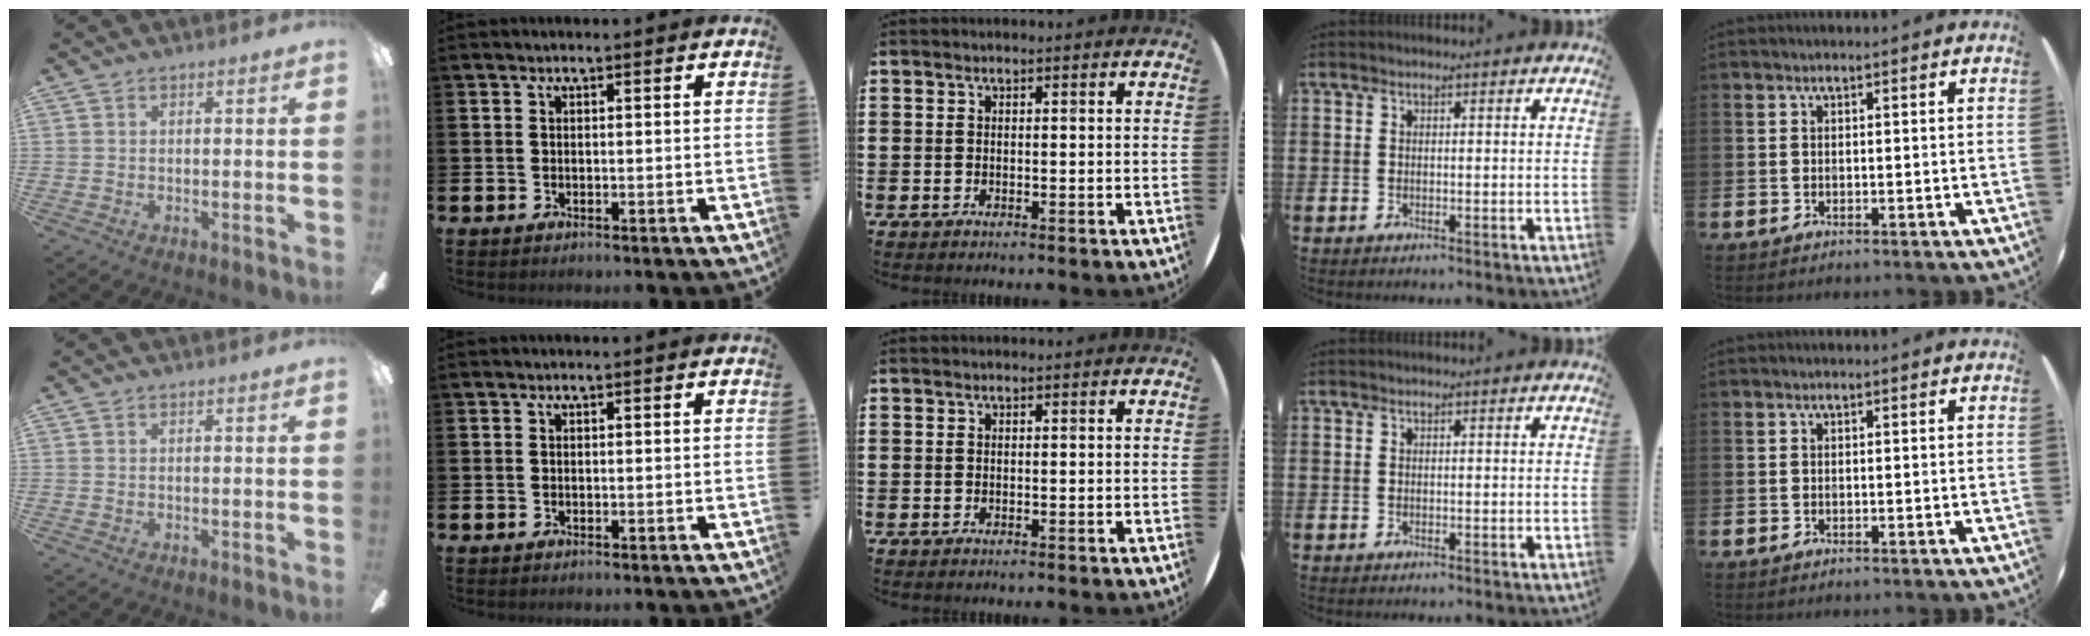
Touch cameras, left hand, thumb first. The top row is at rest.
{}